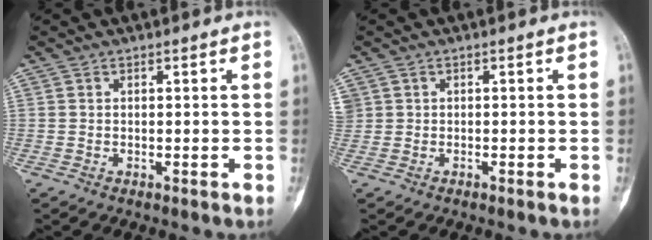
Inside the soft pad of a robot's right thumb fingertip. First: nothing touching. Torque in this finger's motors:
{"motor_torque": [-0.56, -0.11, 0.01, 0.11, 0.08]}